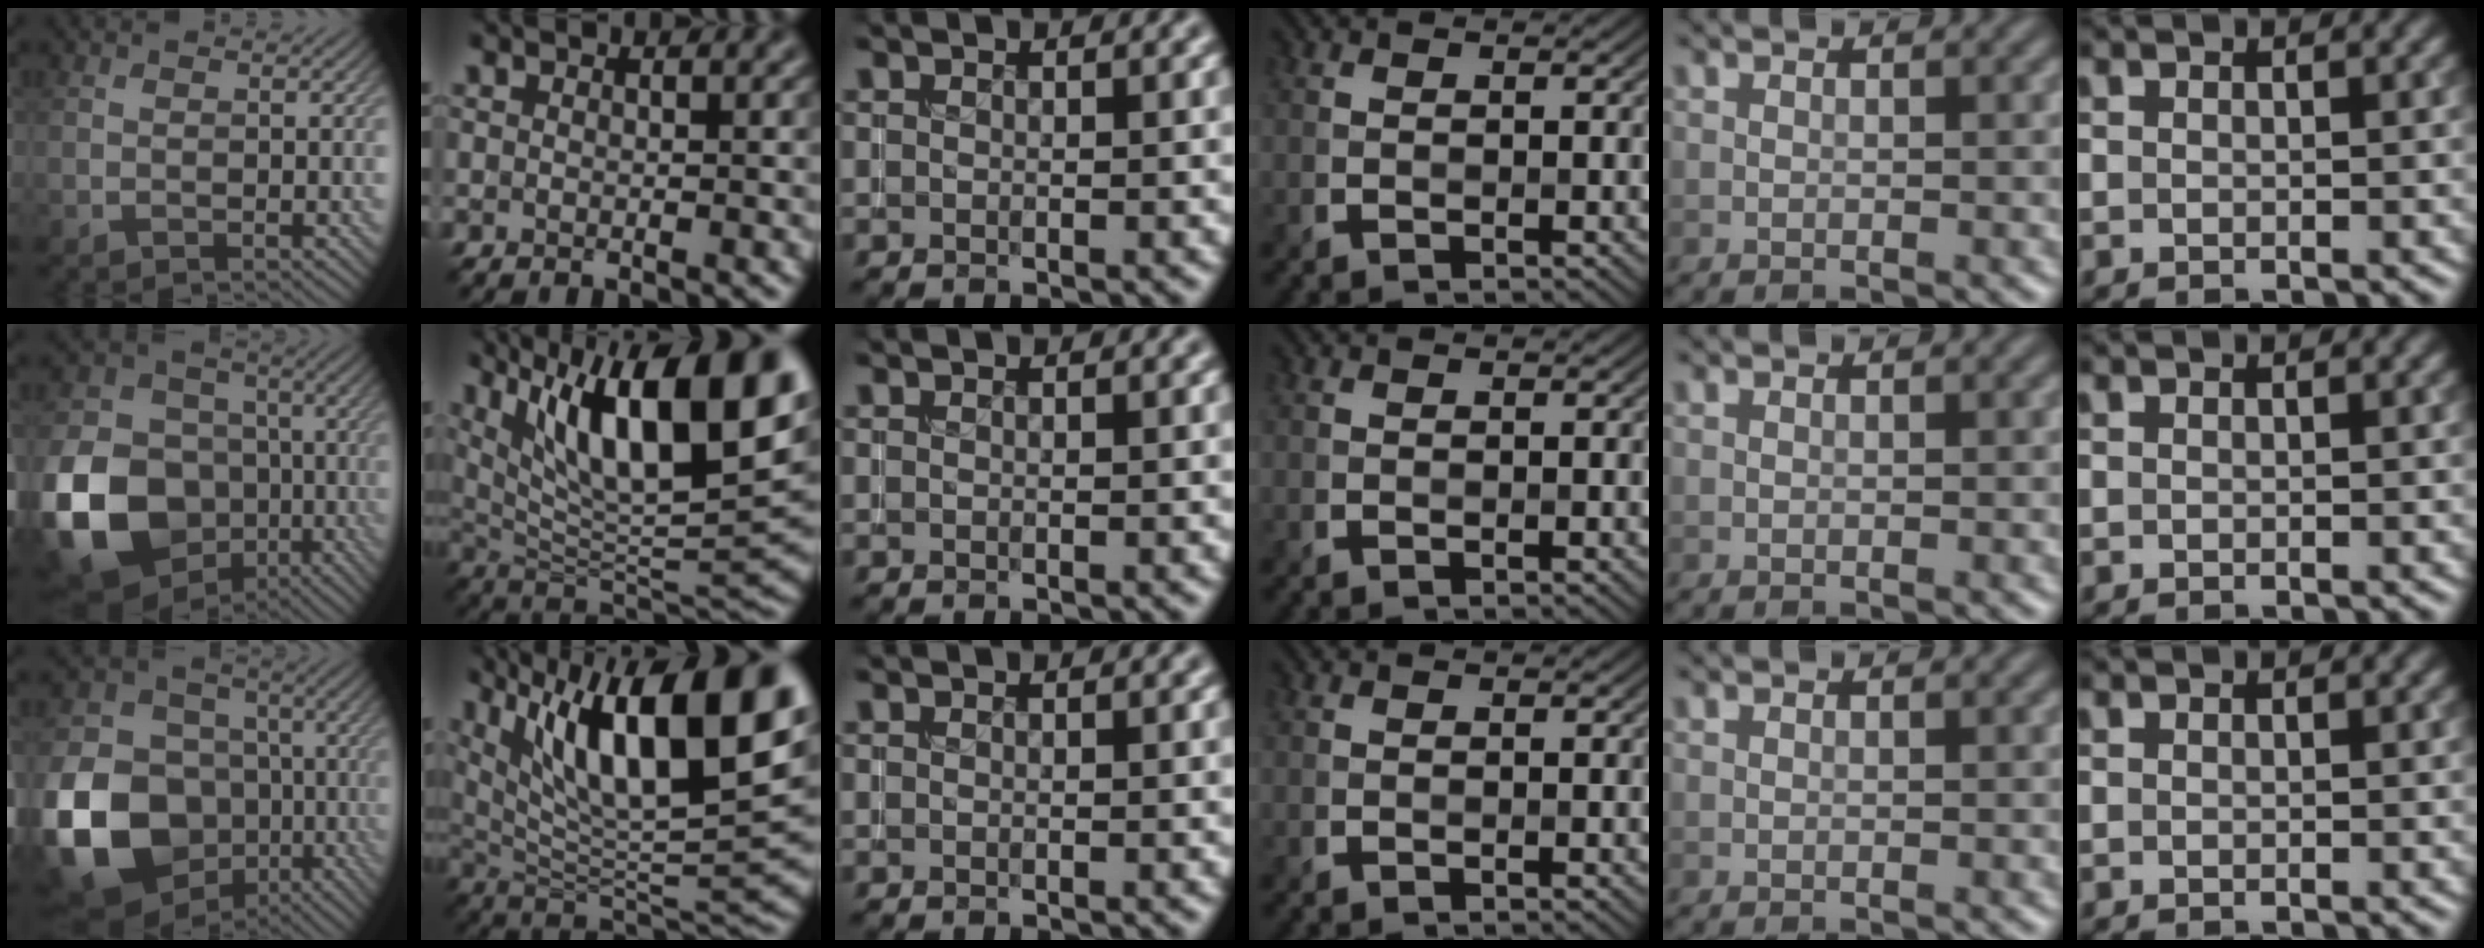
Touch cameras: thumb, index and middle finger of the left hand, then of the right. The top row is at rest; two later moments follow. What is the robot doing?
{"motion": "insert", "object": "coin"}